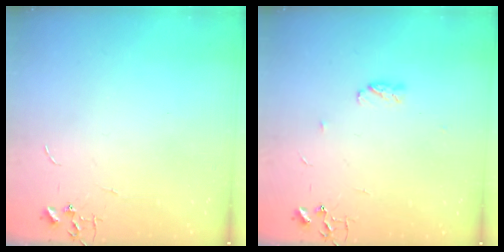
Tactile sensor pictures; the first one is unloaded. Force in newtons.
{"total": 3.8, "press": 3.7, "slide": 0.6}